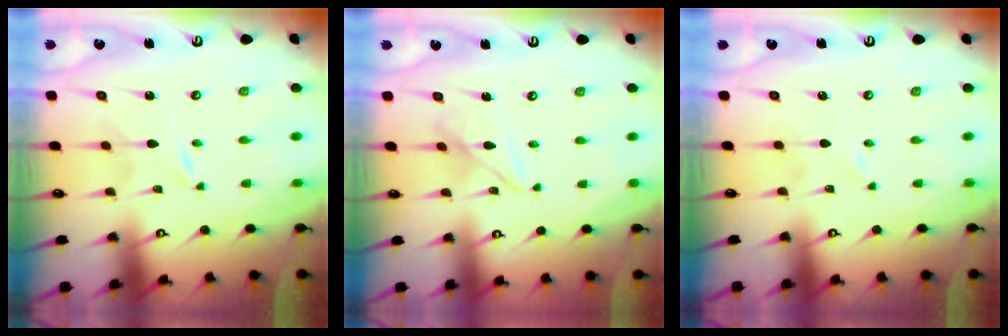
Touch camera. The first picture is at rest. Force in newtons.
{"total": 8.6, "press": 8.6, "slide": 0.7}
{"total": 0.0}